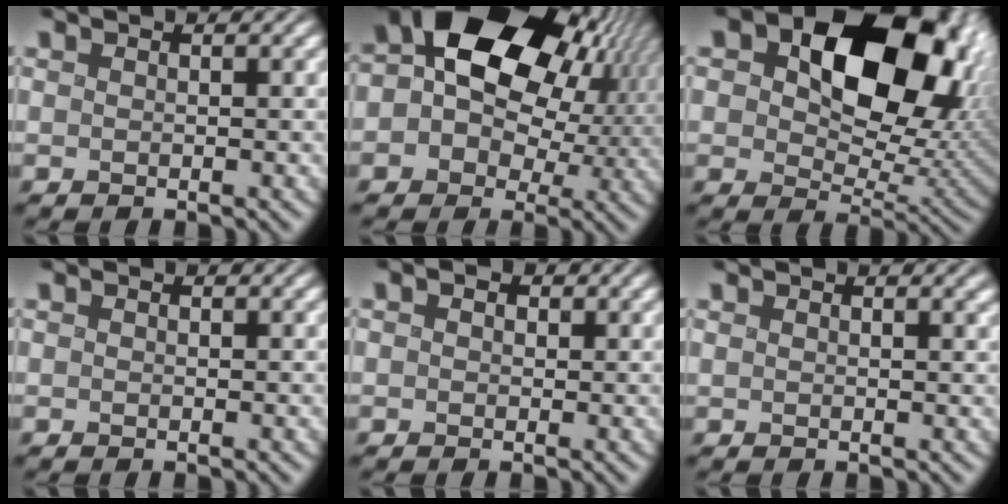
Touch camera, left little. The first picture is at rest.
{"total": 20.7, "force": [5.9, 15.8, 11.9], "torque": [-0.217, 0.052, 0.067]}
{"total": 17.2, "force": [6.0, 10.6, 12.1], "torque": [-0.160, 0.011, 0.096]}
{"total": 0.0}
{"total": 1.5, "force": [0.2, 1.2, 0.9], "torque": [-0.012, 0.013, -0.012]}
{"total": 0.9, "force": [0.8, 0.3, 0.3], "torque": [-0.010, 0.003, 0.015]}